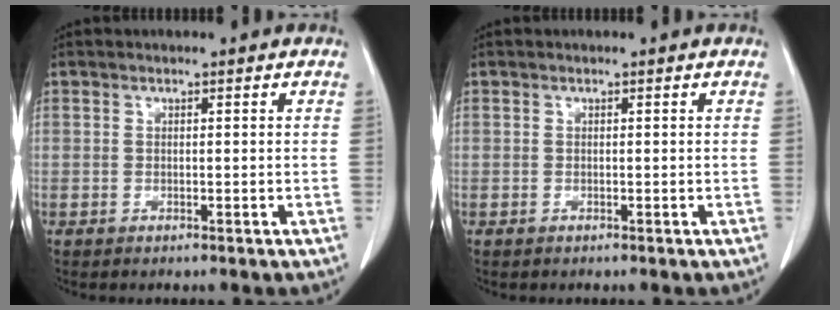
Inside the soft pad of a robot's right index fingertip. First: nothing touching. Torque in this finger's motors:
{"motor_torque": [-0.01, 0.02, 0.00, 0.01]}